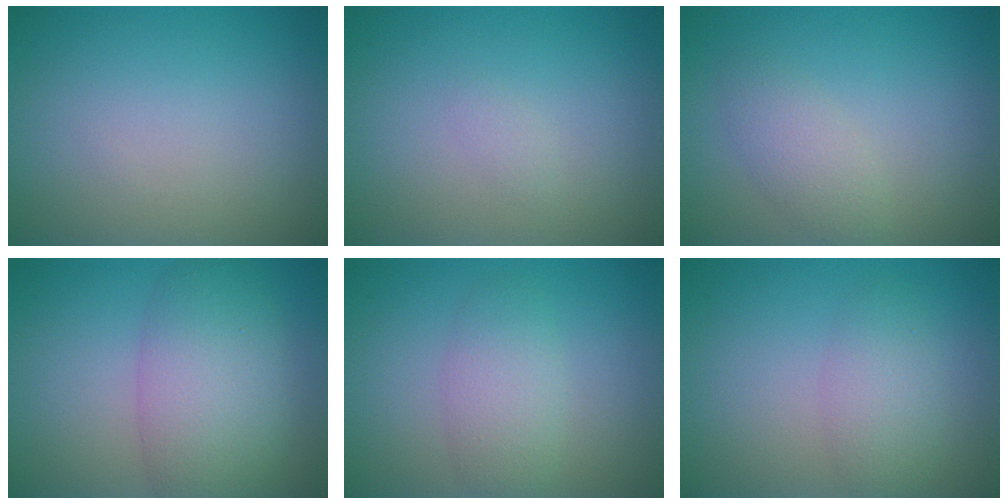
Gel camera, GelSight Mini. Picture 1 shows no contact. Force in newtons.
{"total": 0.7, "press": 0.7, "slide": 0.1}
{"total": 2.1, "press": 2.1, "slide": 0.0}
{"total": 6.9, "press": 6.9, "slide": 0.2}
{"total": 2.9, "press": 2.9, "slide": 0.1}
{"total": 2.6, "press": 2.6, "slide": 0.2}